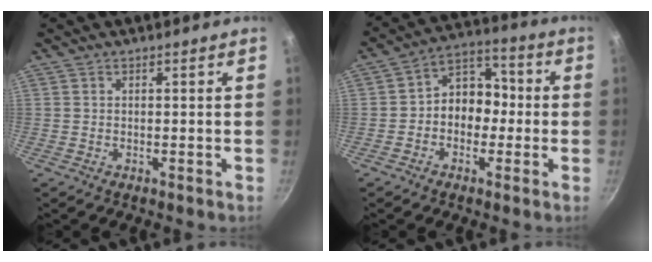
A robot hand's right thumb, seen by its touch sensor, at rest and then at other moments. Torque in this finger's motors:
{"motor_torque": [-0.15, 0.50, -0.02, 0.07, 0.04]}